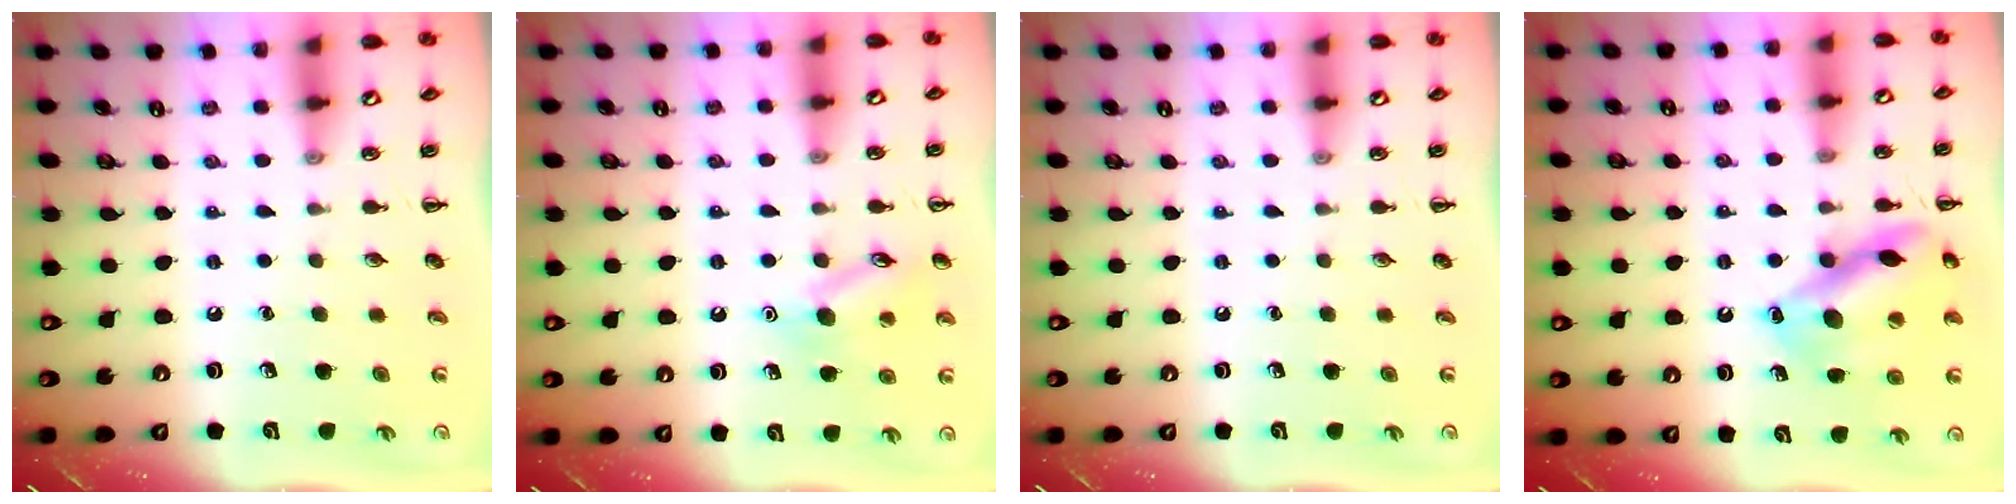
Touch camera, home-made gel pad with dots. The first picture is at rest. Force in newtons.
{"total": 10.6, "press": 10.6, "slide": 0.9}
{"total": 0.0}
{"total": 14.8, "press": 14.8, "slide": 1.0}